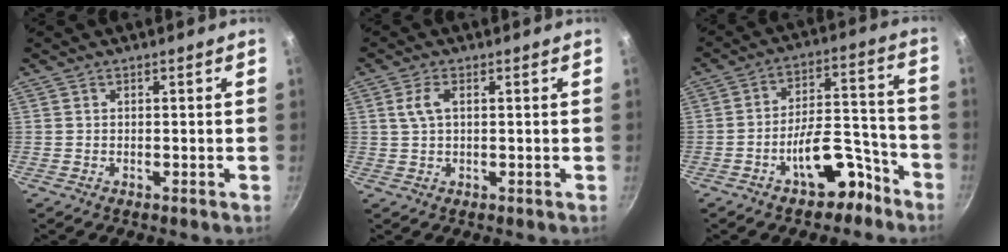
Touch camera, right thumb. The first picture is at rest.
{"total": 3.4, "force": [0.8, 1.7, 2.8], "torque": [-0.070, 0.009, 0.016]}
{"total": 10.8, "force": [-6.0, 5.1, 7.4], "torque": [-0.113, 0.064, -0.097]}